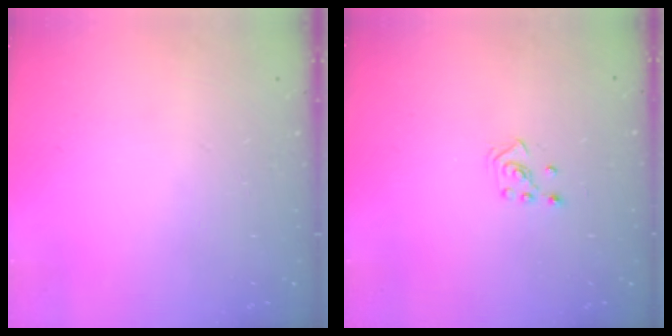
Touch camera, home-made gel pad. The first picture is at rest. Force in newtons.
{"total": 2.6, "press": 2.5, "slide": 0.6}